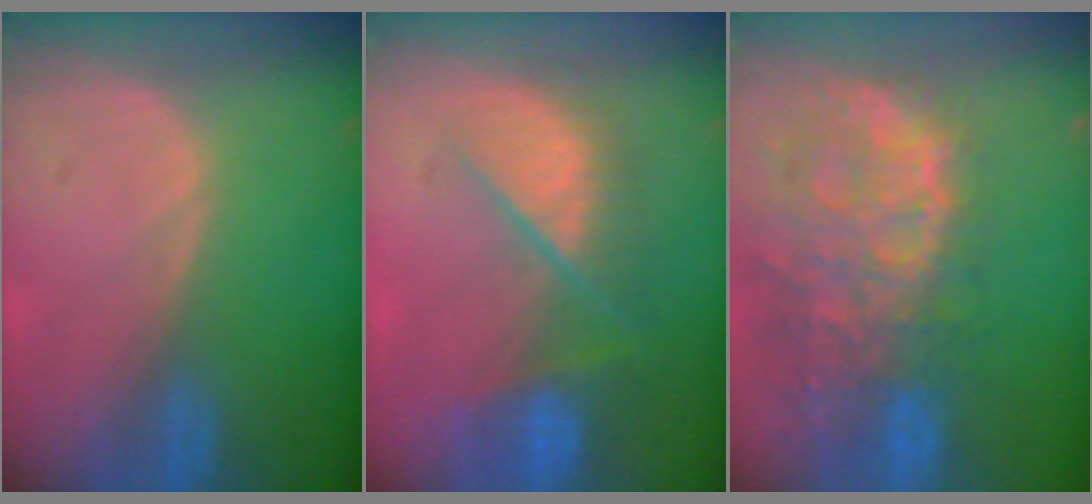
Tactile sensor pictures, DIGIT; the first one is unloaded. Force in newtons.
{"total": 9.6, "press": 8.2, "slide": 5.1}
{"total": 13.6, "press": 11.0, "slide": 7.9}